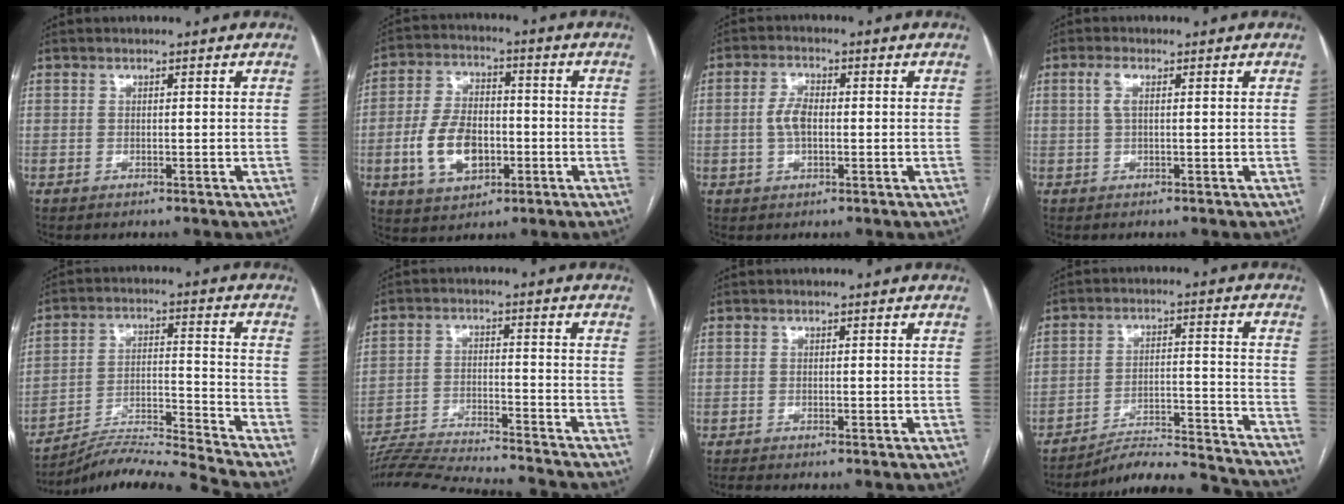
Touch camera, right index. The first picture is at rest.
{"total": 10.5, "force": [-2.6, 6.2, 8.0], "torque": [-0.168, 0.011, -0.041]}
{"total": 4.1, "force": [-0.2, 2.0, 3.5], "torque": [-0.077, 0.008, -0.005]}
{"total": 2.3, "force": [0.7, 0.7, 2.1], "torque": [-0.051, 0.010, 0.015]}
{"total": 13.4, "force": [-12.7, -3.4, 2.6], "torque": [-0.041, 0.014, -0.222]}
{"total": 19.4, "force": [-18.3, 0.3, 6.3], "torque": [-0.125, -0.026, -0.277]}
{"total": 1.4, "force": [-1.3, -0.4, 0.3], "torque": [-0.001, -0.001, -0.020]}
{"total": 20.5, "force": [-19.8, -0.1, 5.2], "torque": [-0.060, -0.003, -0.276]}